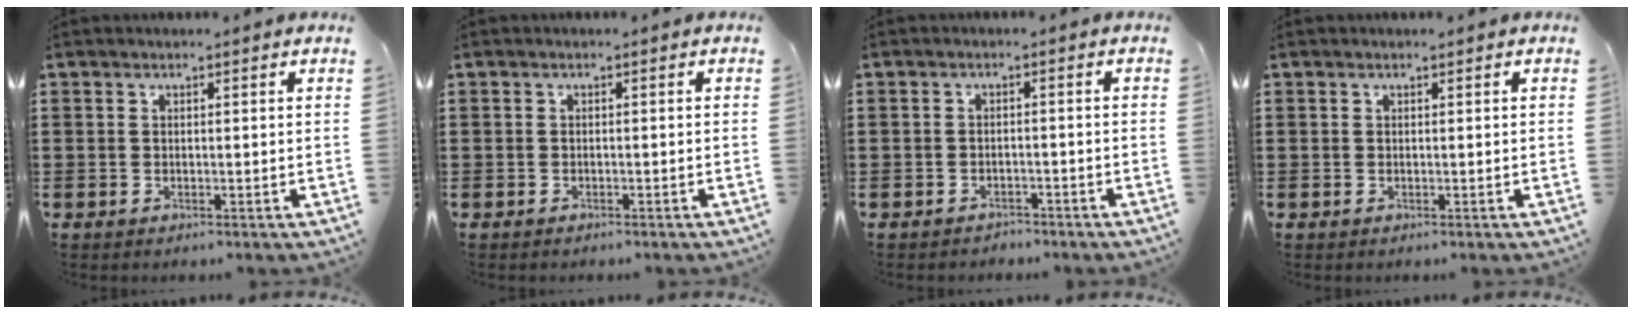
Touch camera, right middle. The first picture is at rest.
{"total": 0.5, "force": [-0.5, 0.2, 0.0], "torque": [-0.001, 0.001, -0.011]}
{"total": 1.7, "force": [-1.6, 0.5, -0.2], "torque": [-0.003, 0.004, -0.037]}
{"total": 0.0}